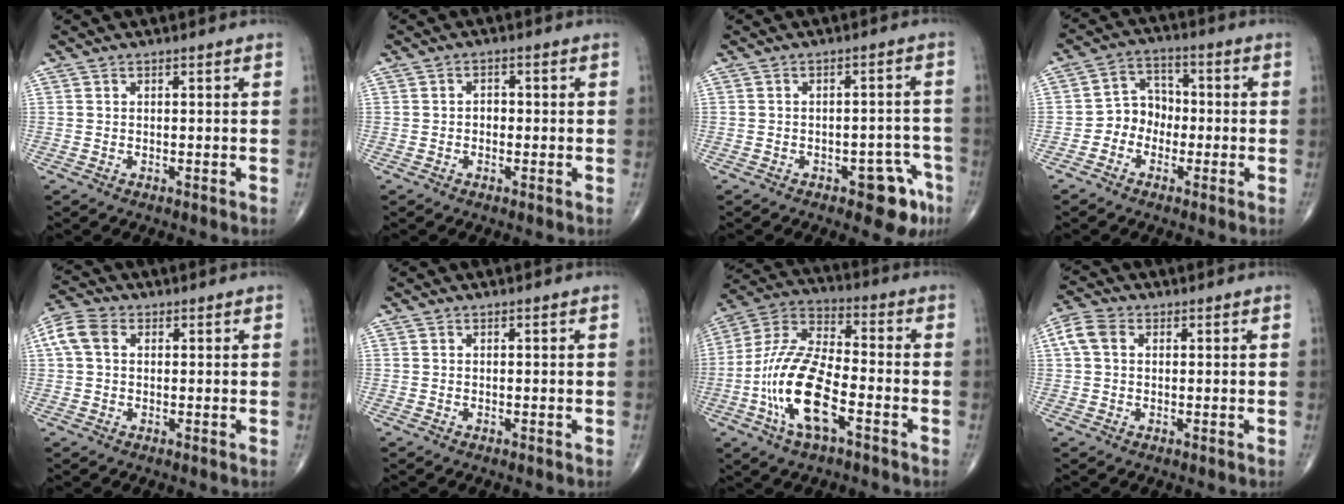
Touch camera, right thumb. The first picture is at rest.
{"total": 1.9, "force": [-0.2, 1.5, 1.2], "torque": [-0.008, 0.007, -0.007]}
{"total": 7.2, "force": [-4.1, 3.4, 4.8], "torque": [-0.025, 0.031, -0.049]}
{"total": 6.2, "force": [-1.9, 5.2, 2.7], "torque": [-0.014, 0.031, -0.048]}
{"total": 5.9, "force": [1.3, 4.2, 3.9], "torque": [-0.093, 0.021, 0.021]}
{"total": 0.0}
{"total": 16.7, "force": [-5.6, 6.7, 14.2], "torque": [-0.291, 0.033, -0.107]}
{"total": 4.7, "force": [1.0, 3.4, 3.1], "torque": [-0.073, 0.016, 0.016]}